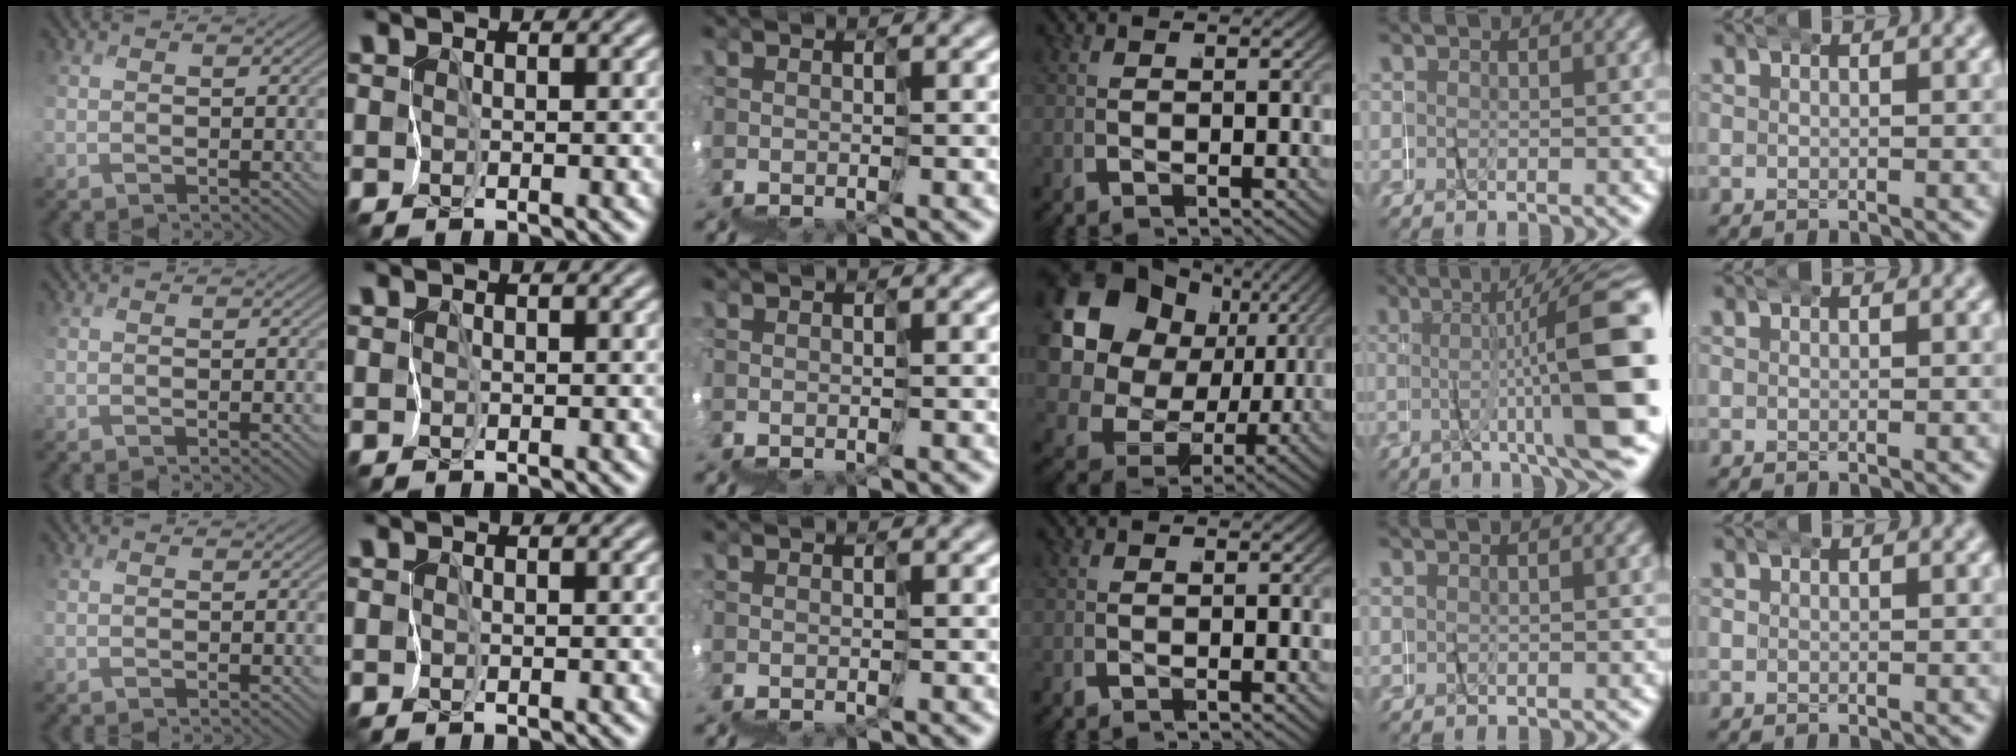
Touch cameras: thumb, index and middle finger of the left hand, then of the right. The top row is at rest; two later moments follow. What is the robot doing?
{"motion": "wrap", "object": "napkin"}